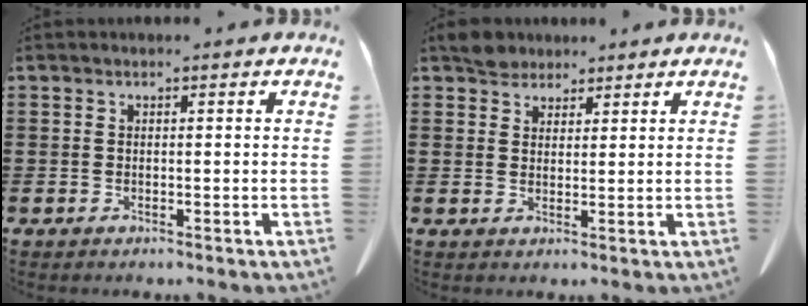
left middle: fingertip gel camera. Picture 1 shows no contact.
{"total": 3.6, "force": [3.1, 1.6, 0.6], "torque": [-0.013, 0.001, 0.060]}